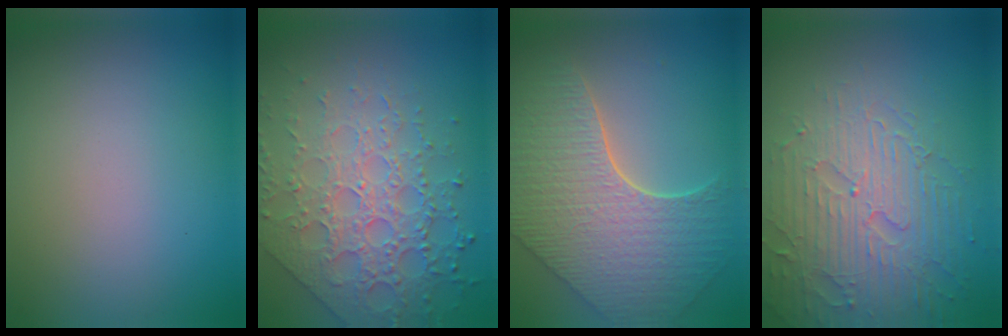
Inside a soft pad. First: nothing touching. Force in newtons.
{"total": 7.3, "press": 5.3, "slide": 4.9}
{"total": 8.5, "press": 6.1, "slide": 5.8}
{"total": 6.2, "press": 5.2, "slide": 3.4}